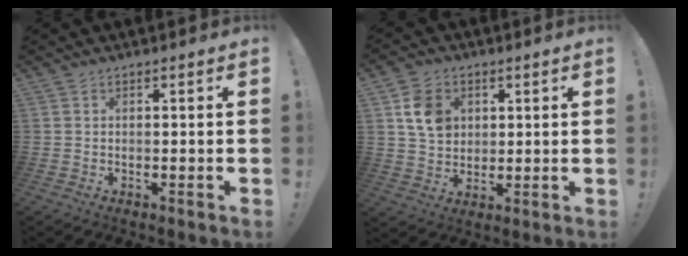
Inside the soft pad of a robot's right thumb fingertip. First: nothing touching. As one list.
[{"total": 10.8, "force": [3.6, 8.6, 5.3], "torque": [-0.071, -0.002, 0.072]}]